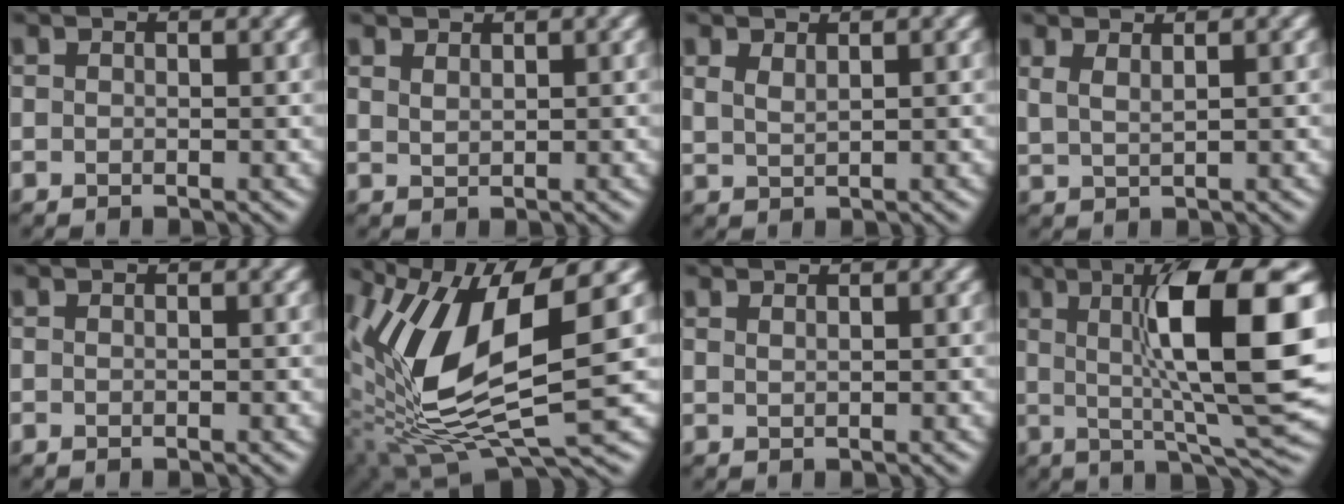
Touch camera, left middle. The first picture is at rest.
{"total": 1.1, "force": [0.8, 0.4, 0.5], "torque": [-0.003, 0.004, 0.014]}
{"total": 0.7, "force": [0.5, 0.2, 0.5], "torque": [-0.014, 0.001, 0.021]}
{"total": 1.4, "force": [0.8, 0.5, 1.1], "torque": [-0.014, 0.005, 0.019]}
{"total": 0.5, "force": [-0.5, 0.0, 0.1], "torque": [0.004, 0.004, -0.006]}
{"total": 12.4, "force": [1.5, 5.2, 11.1], "torque": [-0.240, -0.013, 0.034]}
{"total": 0.5, "force": [0.2, 0.3, 0.4], "torque": [0.004, 0.000, 0.000]}
{"total": 12.3, "force": [1.8, 2.5, 11.9], "torque": [-0.167, 0.010, 0.032]}